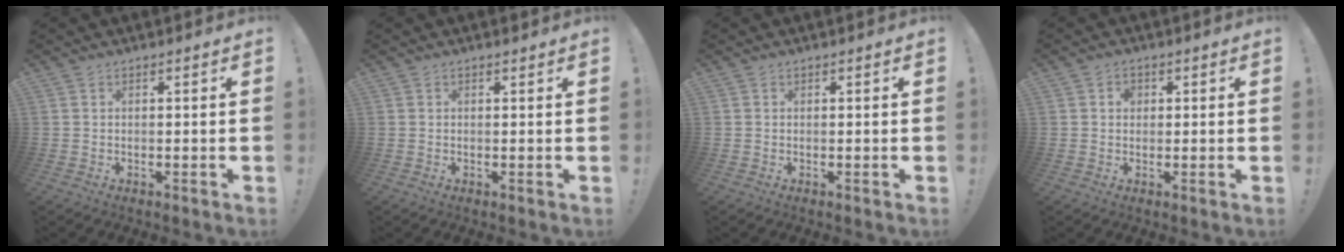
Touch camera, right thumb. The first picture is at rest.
{"total": 0.5, "force": [0.5, 0.1, 0.0], "torque": [0.007, -0.002, 0.008]}
{"total": 0.0}
{"total": 2.4, "force": [0.4, 2.1, 1.1], "torque": [-0.012, 0.001, 0.004]}